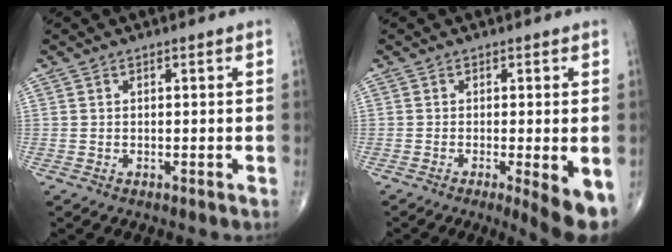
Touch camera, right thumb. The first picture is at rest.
{"total": 7.2, "force": [-2.5, 1.3, 6.6], "torque": [-0.092, -0.021, -0.040]}